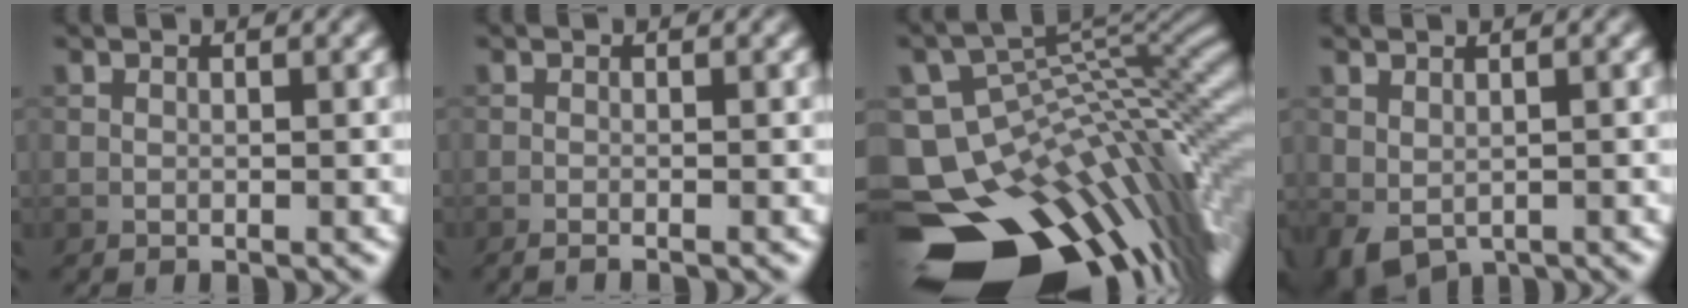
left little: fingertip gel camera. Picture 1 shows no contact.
{"total": 1.3, "force": [-1.0, 0.3, 0.8], "torque": [0.000, -0.005, -0.019]}
{"total": 16.4, "force": [-8.1, 8.6, 11.5], "torque": [-0.199, 0.000, -0.113]}
{"total": 2.5, "force": [-0.5, 1.7, 1.8], "torque": [-0.039, -0.009, -0.003]}